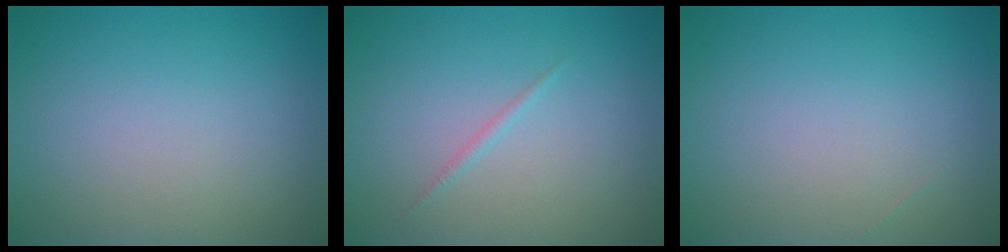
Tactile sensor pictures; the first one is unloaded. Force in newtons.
{"total": 0.6, "press": 0.6, "slide": 0.0}
{"total": 0.0}